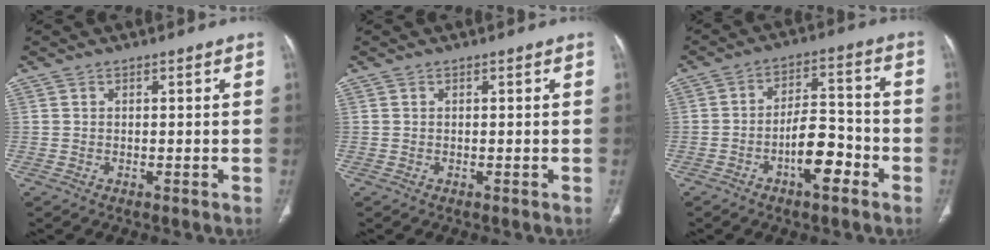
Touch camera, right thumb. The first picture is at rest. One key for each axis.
{"total": 0.0}
{"total": 9.2, "fx": -4.2, "fy": 3.8, "fz": 7.2, "tx": -0.108, "ty": 0.038, "tz": -0.072}